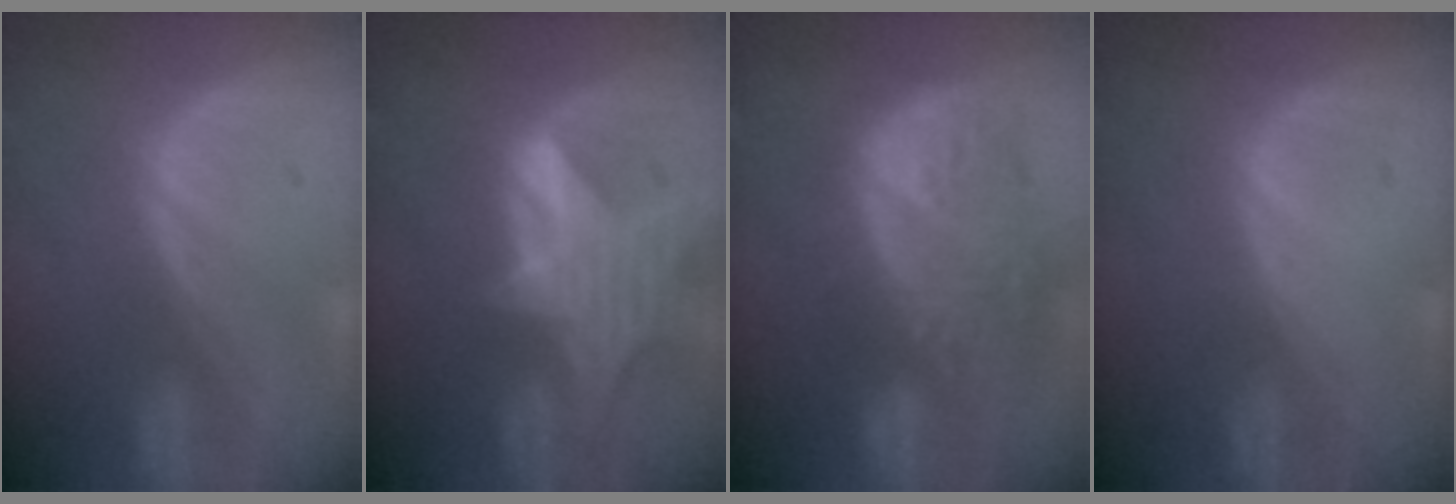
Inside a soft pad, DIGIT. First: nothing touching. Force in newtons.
{"total": 8.3, "press": 7.4, "slide": 3.8}
{"total": 12.1, "press": 10.8, "slide": 5.5}
{"total": 0.0}